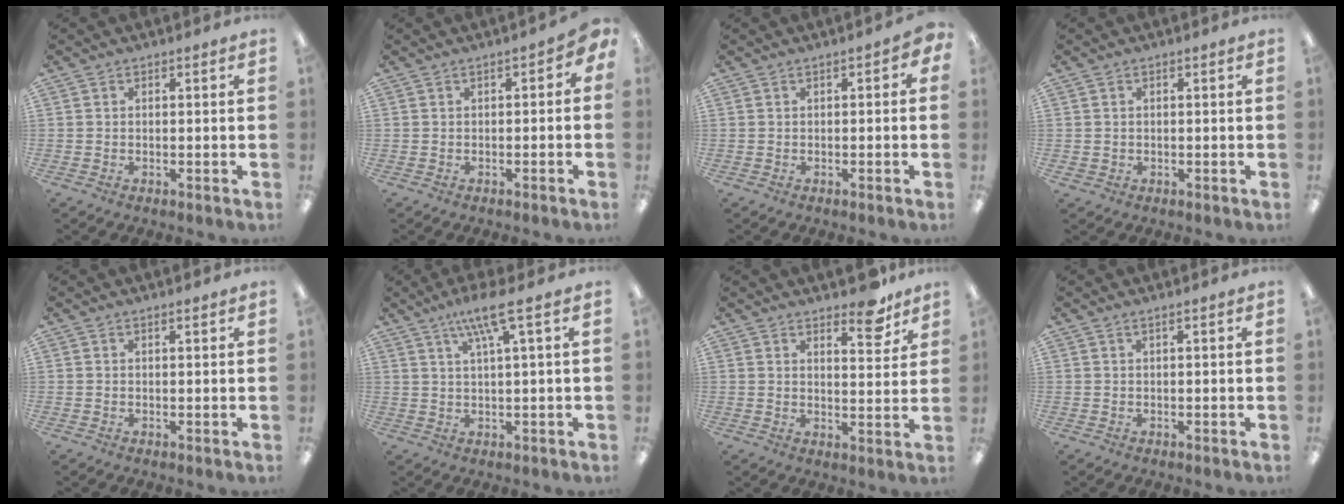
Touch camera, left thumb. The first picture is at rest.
{"total": 1.8, "force": [-0.9, 1.2, 1.0], "torque": [-0.019, 0.009, -0.018]}
{"total": 1.2, "force": [-0.6, 0.7, 0.8], "torque": [-0.014, 0.005, -0.011]}
{"total": 1.1, "force": [0.1, 1.0, -0.3], "torque": [0.003, 0.004, 0.000]}
{"total": 0.6, "force": [0.5, 0.0, 0.1], "torque": [-0.004, 0.002, 0.009]}
{"total": 7.9, "force": [4.0, 1.0, 6.7], "torque": [-0.128, -0.002, 0.067]}
{"total": 7.2, "force": [5.9, 2.5, 3.3], "torque": [-0.017, -0.044, 0.094]}
{"total": 0.8, "force": [0.4, 0.0, 0.7], "torque": [-0.014, -0.001, 0.008]}